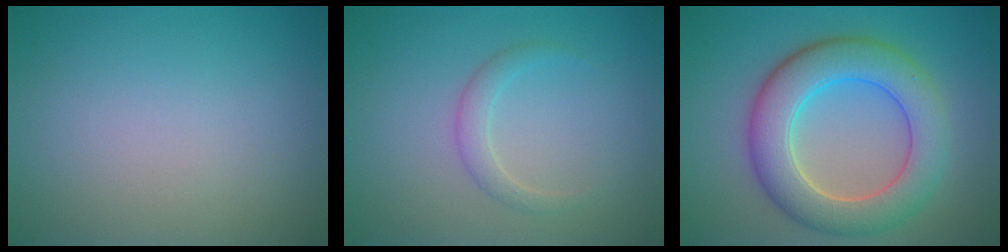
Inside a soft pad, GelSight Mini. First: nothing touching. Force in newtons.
{"total": 1.5, "press": 1.5, "slide": 0.1}
{"total": 7.6, "press": 7.6, "slide": 0.5}